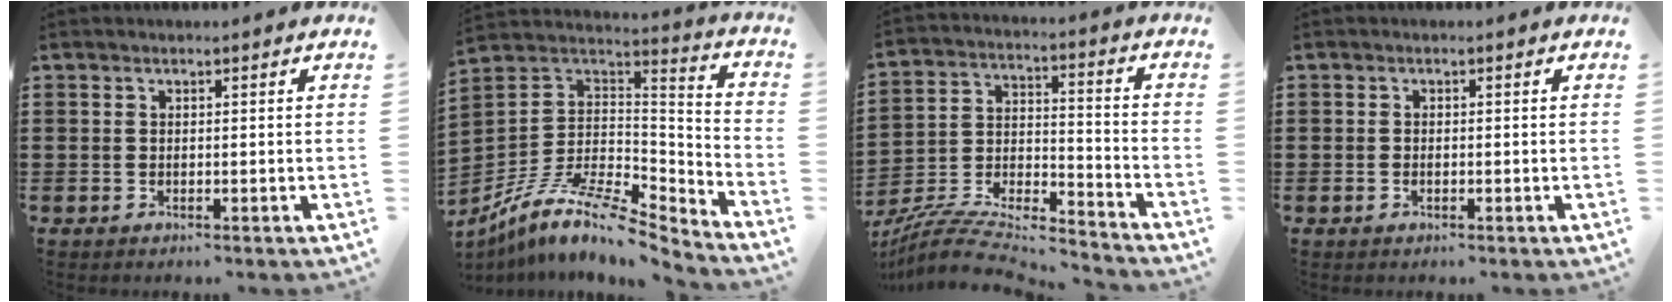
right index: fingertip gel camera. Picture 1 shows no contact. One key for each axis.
{"total": 10.3, "fx": -7.2, "fy": 3.2, "fz": 6.7, "tx": -0.141, "ty": 0.002, "tz": -0.146}
{"total": 7.5, "fx": -6.9, "fy": 1.4, "fz": 2.6, "tx": -0.058, "ty": -0.006, "tz": -0.141}
{"total": 0.6, "fx": -0.2, "fy": 0.3, "fz": 0.5, "tx": -0.011, "ty": -0.002, "tz": -0.003}